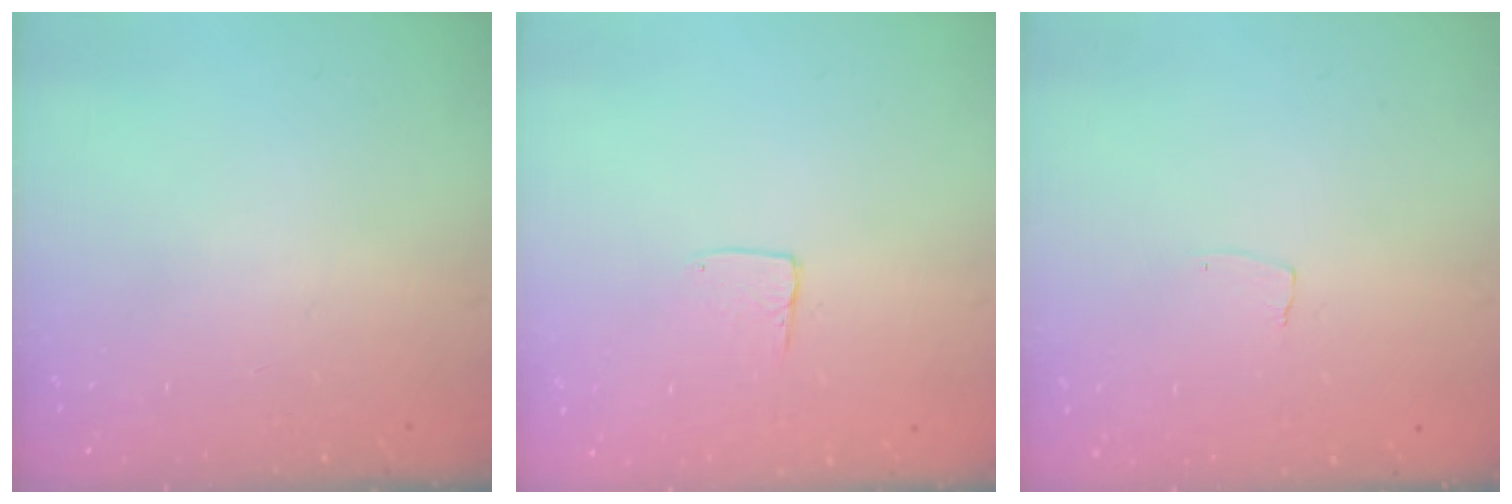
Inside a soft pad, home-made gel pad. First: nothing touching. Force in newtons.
{"total": 3.6, "press": 3.6, "slide": 0.3}
{"total": 3.0, "press": 3.0, "slide": 0.2}